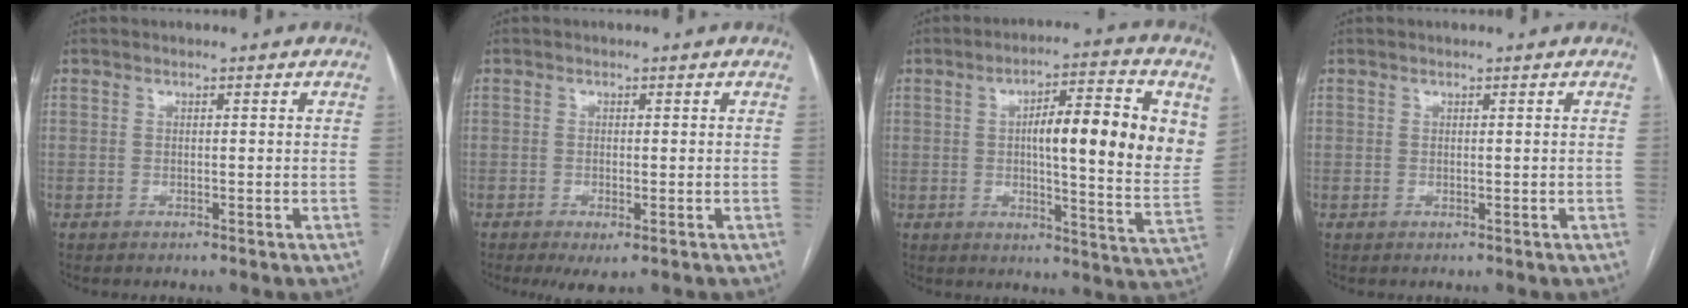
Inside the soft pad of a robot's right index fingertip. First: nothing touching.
{"total": 2.8, "force": [-1.3, 0.8, 2.4], "torque": [-0.040, -0.006, -0.015]}
{"total": 17.1, "force": [4.2, 3.4, 16.2], "torque": [-0.218, 0.013, 0.058]}
{"total": 0.0}